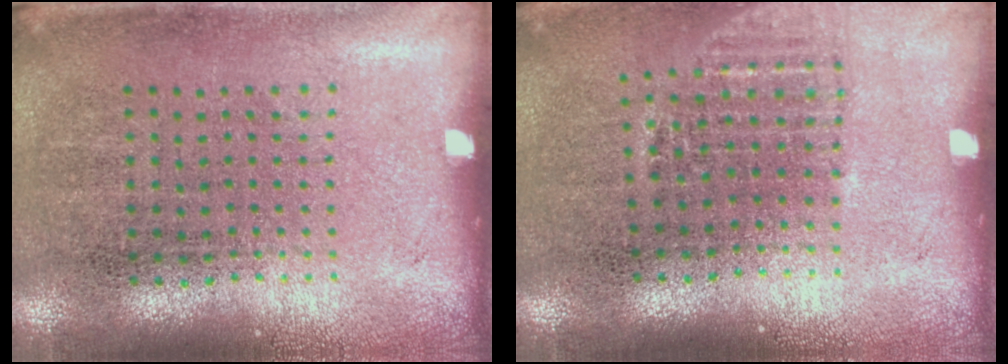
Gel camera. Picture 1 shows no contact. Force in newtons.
{"total": 1.1, "press": 1.0, "slide": 0.4}